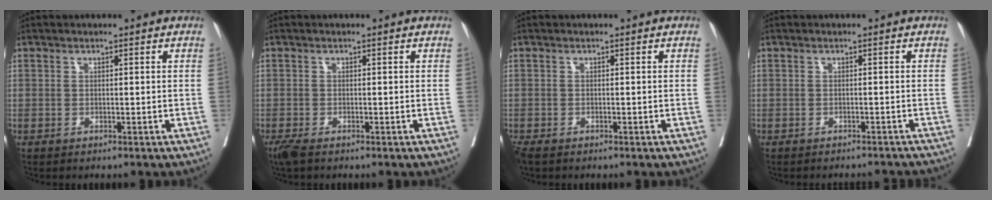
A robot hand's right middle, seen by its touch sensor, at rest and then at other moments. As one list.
[{"total": 2.2, "force": [-1.6, 0.5, 1.3], "torque": [-0.030, -0.009, -0.030]}, {"total": 2.1, "force": [-1.6, 0.8, 1.0], "torque": [-0.025, -0.008, -0.028]}, {"total": 5.2, "force": [-5.1, 0.6, 0.7], "torque": [-0.008, -0.006, -0.050]}]